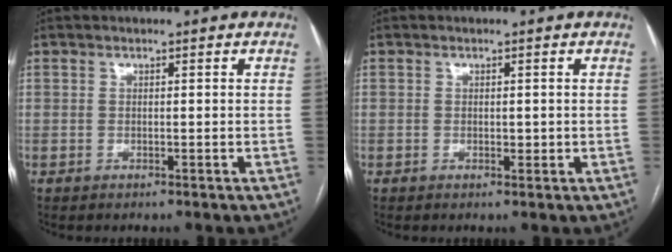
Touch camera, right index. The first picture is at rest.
{"total": 0.7, "force": [0.1, 0.4, 0.5], "torque": [-0.009, -0.001, 0.005]}